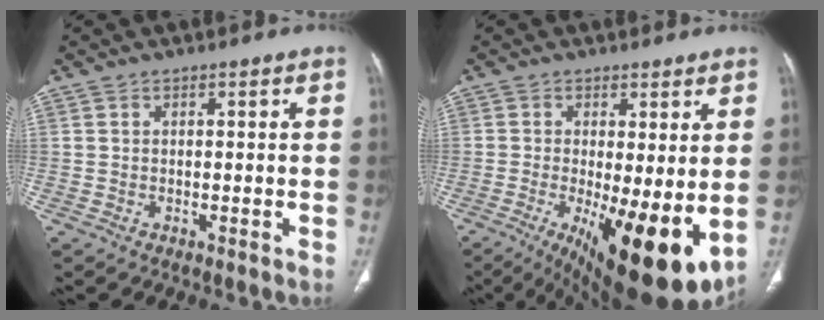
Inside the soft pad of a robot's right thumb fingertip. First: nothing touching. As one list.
[{"total": 16.4, "force": [-3.1, 5.5, 15.1], "torque": [-0.196, -0.029, -0.023]}]